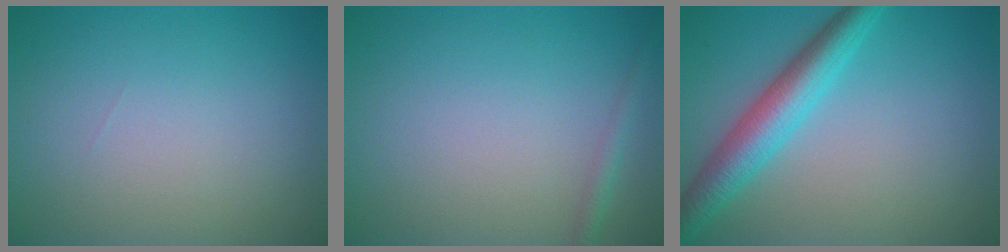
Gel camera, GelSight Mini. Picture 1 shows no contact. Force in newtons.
{"total": 1.1, "press": 1.1, "slide": 0.1}
{"total": 5.2, "press": 5.2, "slide": 0.1}